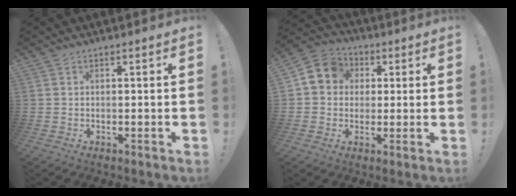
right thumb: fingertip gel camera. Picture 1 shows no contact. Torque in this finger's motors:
{"motor_torque": [0.80, 0.97, 0.34, -0.34, 0.00]}